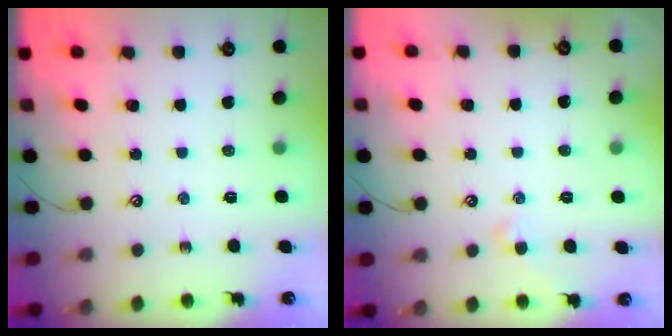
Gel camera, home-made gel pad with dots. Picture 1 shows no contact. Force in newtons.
{"total": 0.7, "press": 0.5, "slide": 0.5}